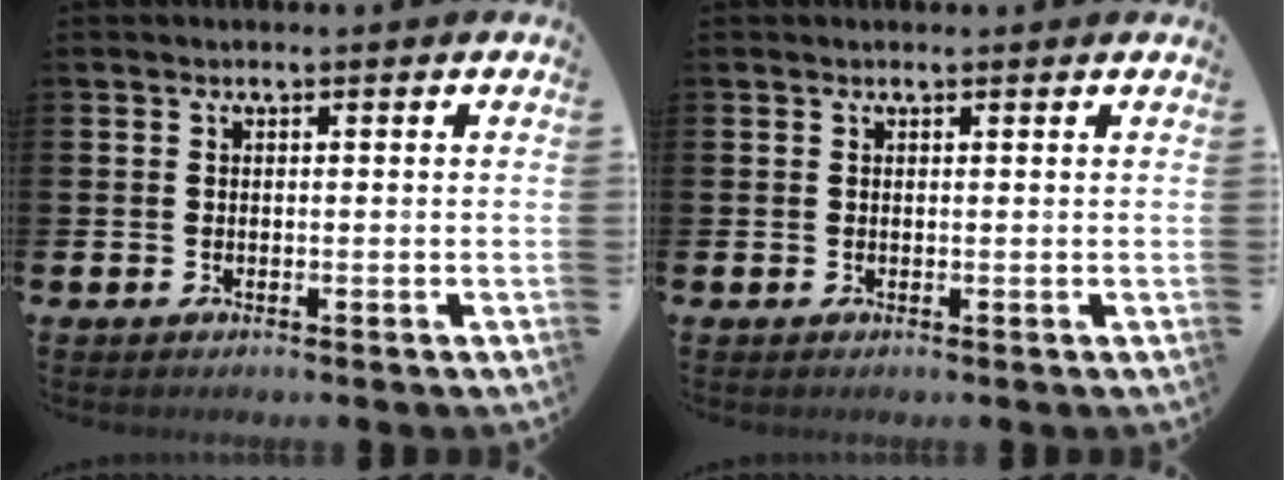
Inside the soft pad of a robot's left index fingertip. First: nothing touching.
{"total": 0.0}